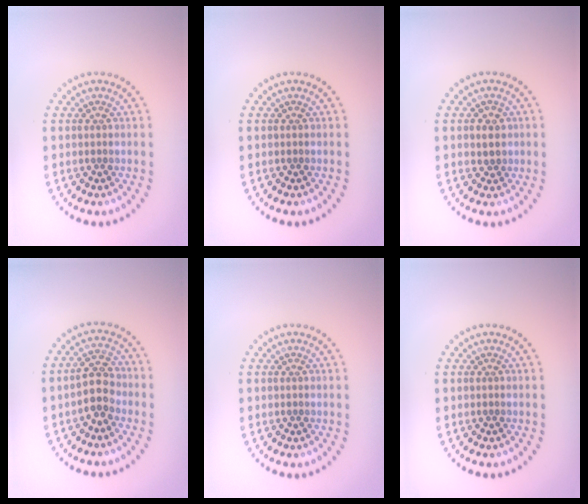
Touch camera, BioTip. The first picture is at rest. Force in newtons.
{"total": 0.0}
{"total": 1.3, "press": 1.2, "slide": 0.5}
{"total": 3.2, "press": 3.1, "slide": 0.9}
{"total": 0.0}
{"total": 0.0}